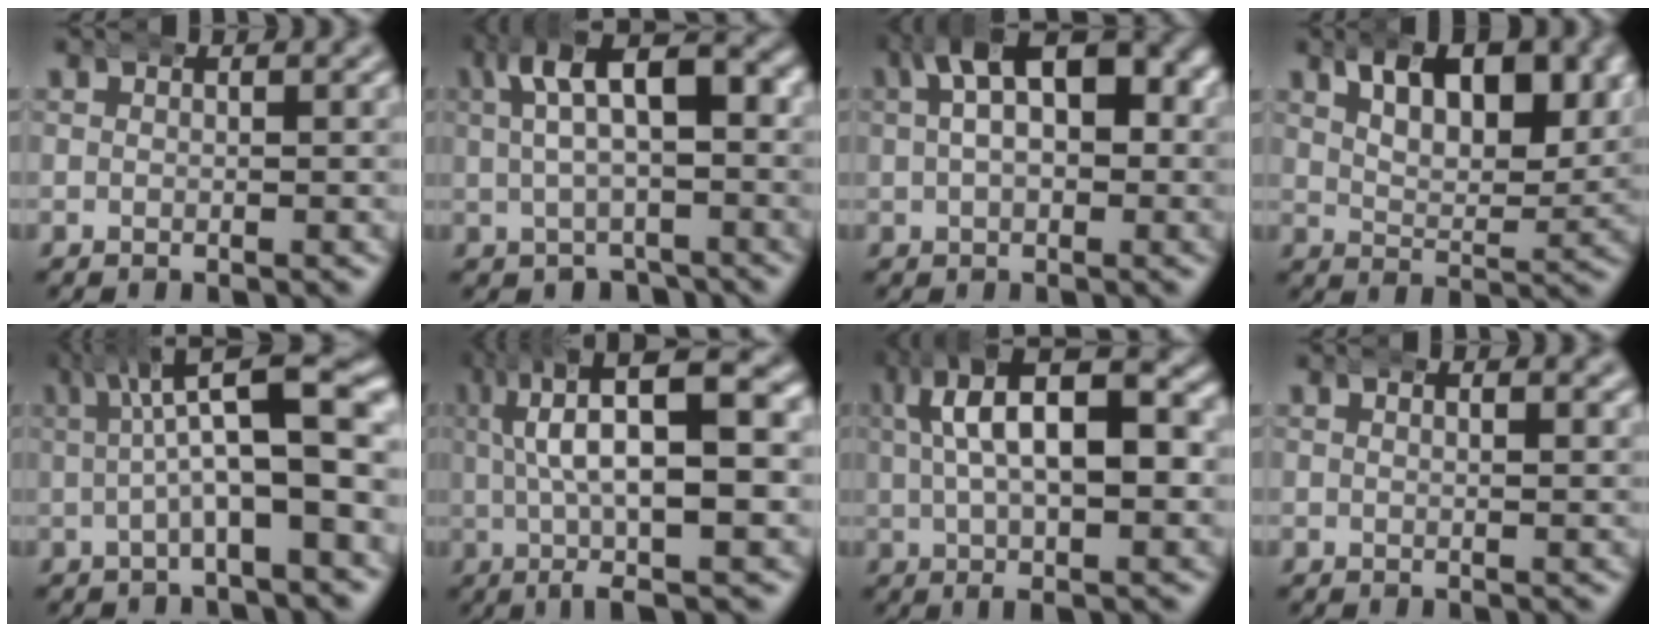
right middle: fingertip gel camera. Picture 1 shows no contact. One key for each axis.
{"total": 8.7, "fx": -0.2, "fy": 5.2, "fz": 7.0, "tx": -0.088, "ty": 0.002, "tz": -0.004}
{"total": 9.0, "fx": 2.3, "fy": 4.7, "fz": 7.3, "tx": -0.085, "ty": 0.020, "tz": 0.026}
{"total": 9.3, "fx": 4.6, "fy": 4.8, "fz": 6.4, "tx": -0.091, "ty": 0.007, "tz": 0.065}
{"total": 8.8, "fx": 1.2, "fy": 3.0, "fz": 8.2, "tx": -0.103, "ty": 0.021, "tz": 0.012}
{"total": 12.2, "fx": 2.1, "fy": 4.8, "fz": 11.0, "tx": -0.153, "ty": 0.020, "tz": 0.026}
{"total": 12.7, "fx": 2.8, "fy": 6.6, "fz": 10.5, "tx": -0.150, "ty": 0.029, "tz": 0.027}
{"total": 1.2, "fx": 0.7, "fy": 0.3, "fz": 0.9, "tx": -0.011, "ty": 0.001, "tz": 0.009}